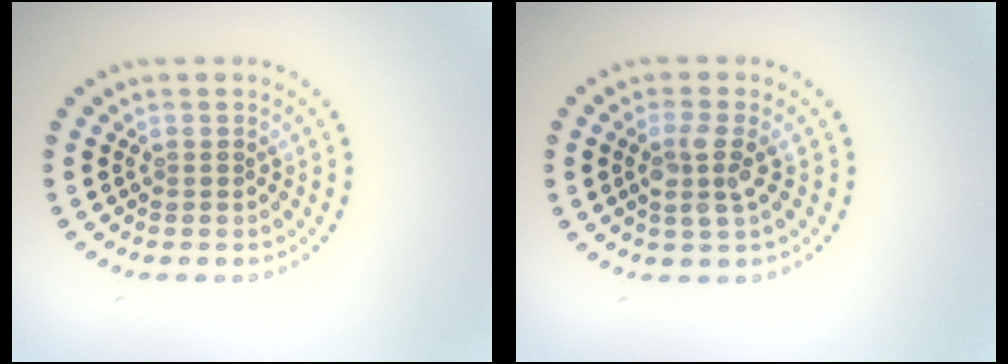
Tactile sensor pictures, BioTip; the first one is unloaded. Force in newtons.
{"total": 2.5, "press": 2.1, "slide": 1.3}